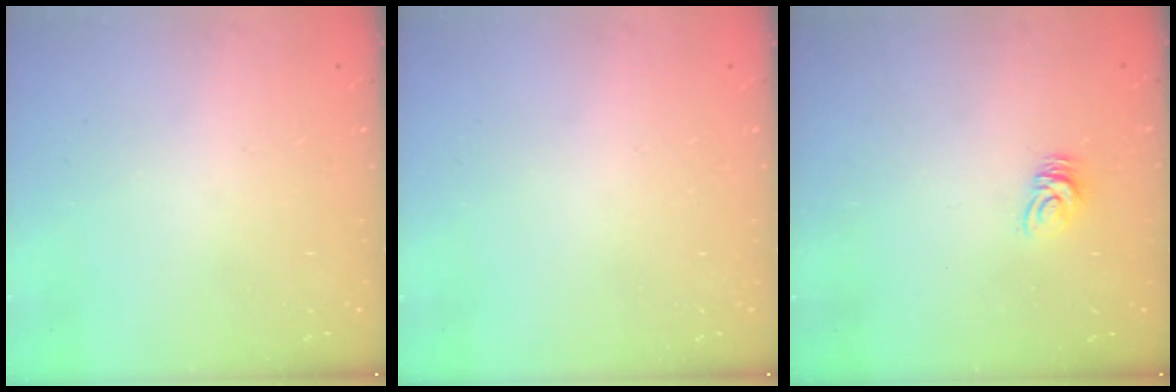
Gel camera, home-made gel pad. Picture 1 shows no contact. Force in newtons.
{"total": 0.0}
{"total": 5.0, "press": 5.0, "slide": 0.3}